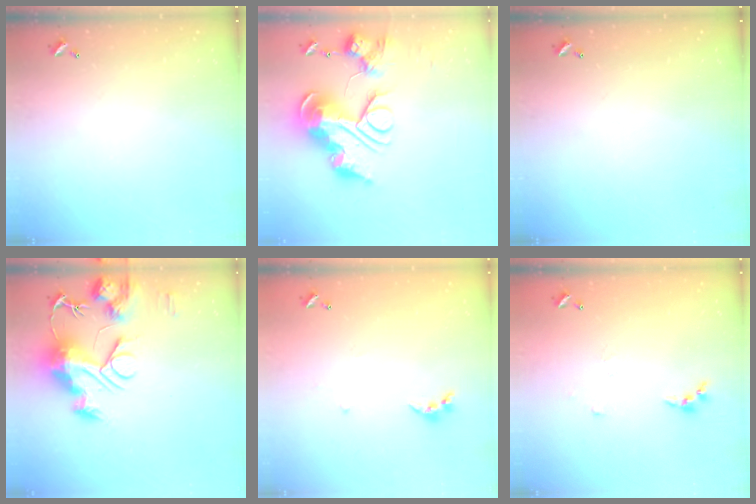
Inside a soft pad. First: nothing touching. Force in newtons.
{"total": 0.7, "press": 0.7, "slide": 0.0}
{"total": 0.0}
{"total": 14.8, "press": 14.7, "slide": 1.3}
{"total": 5.4, "press": 5.4, "slide": 0.6}
{"total": 4.2, "press": 4.2, "slide": 0.5}